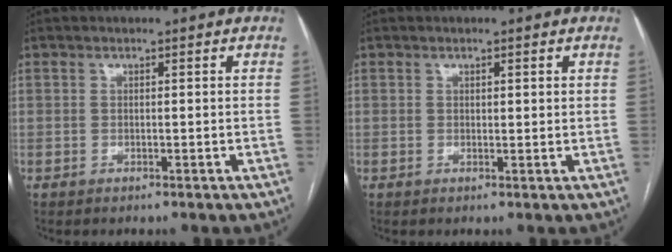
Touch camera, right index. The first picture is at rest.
{"total": 1.0, "force": [0.5, 0.3, 0.8], "torque": [-0.015, 0.001, 0.007]}